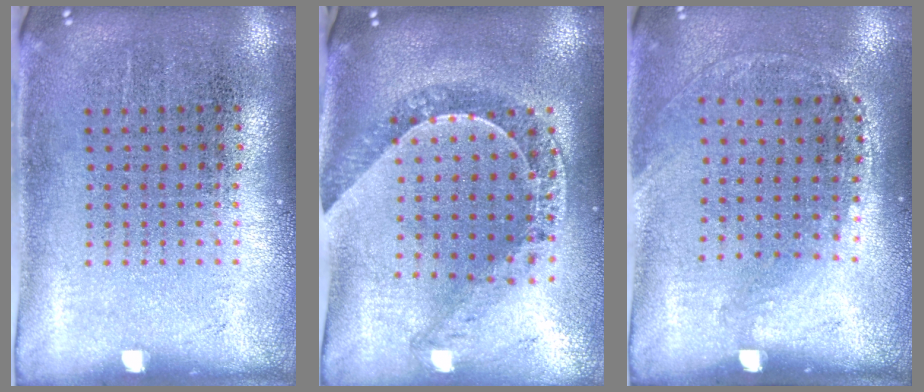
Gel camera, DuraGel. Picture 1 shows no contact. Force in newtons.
{"total": 1.1, "press": 1.1, "slide": 0.2}
{"total": 1.3, "press": 0.9, "slide": 0.9}